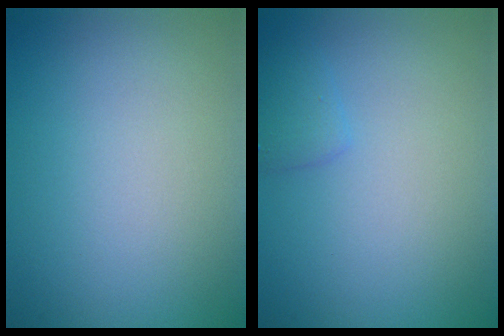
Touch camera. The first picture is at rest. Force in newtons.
{"total": 1.2, "press": 1.2, "slide": 0.1}